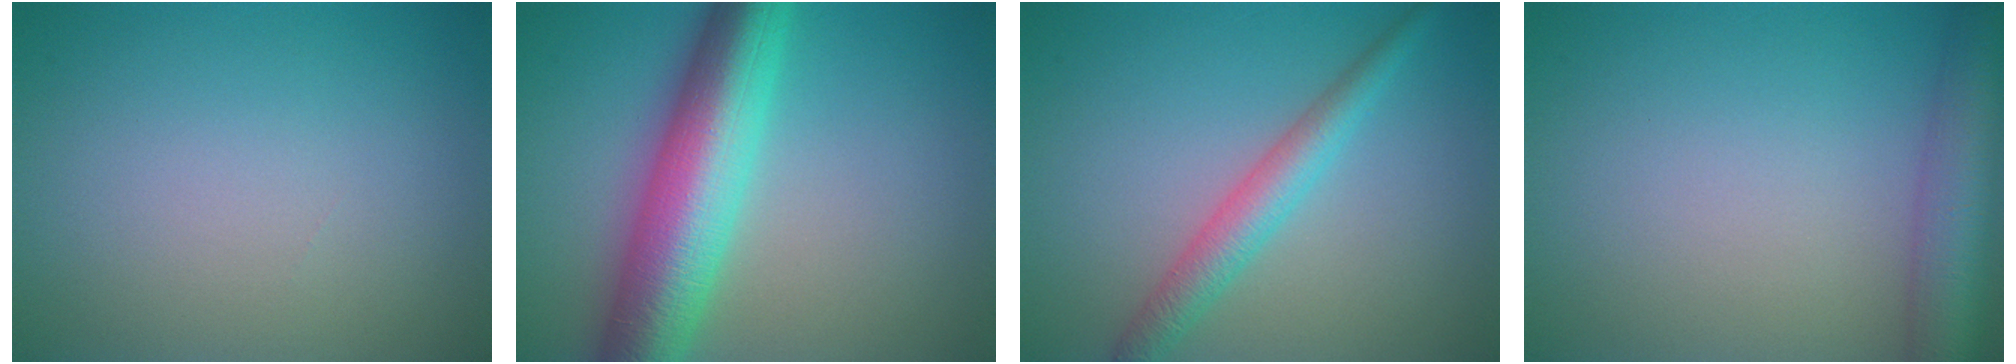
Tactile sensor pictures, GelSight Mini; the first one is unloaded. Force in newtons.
{"total": 10.0, "press": 10.0, "slide": 0.2}
{"total": 3.1, "press": 3.1, "slide": 0.1}
{"total": 6.1, "press": 6.1, "slide": 0.3}